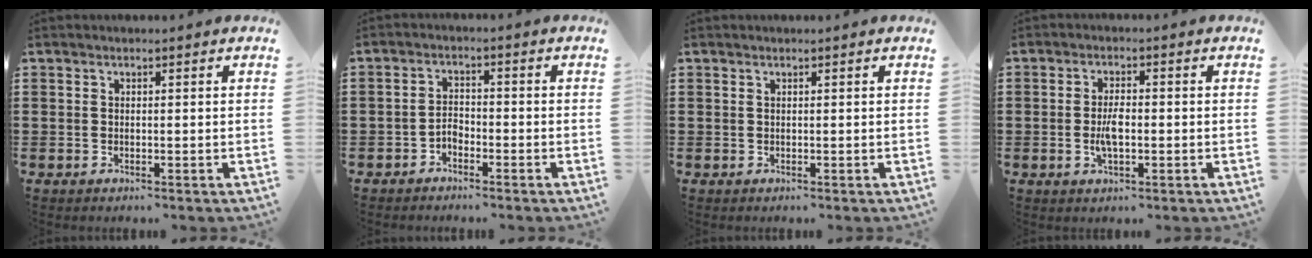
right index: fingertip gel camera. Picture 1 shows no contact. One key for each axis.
{"total": 2.1, "fx": -1.6, "fy": 1.0, "fz": 0.8, "tx": -0.022, "ty": 0.003, "tz": -0.034}
{"total": 0.0}
{"total": 3.8, "fx": -0.6, "fy": 1.6, "fz": 3.5, "tx": -0.078, "ty": -0.003, "tz": -0.016}